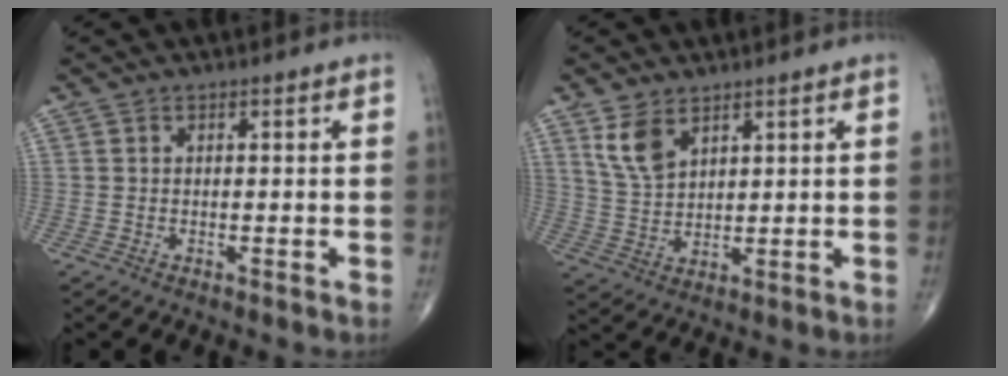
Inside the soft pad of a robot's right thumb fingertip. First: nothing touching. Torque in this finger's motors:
{"motor_torque": [-0.74, 0.90, 0.07, -0.05, 0.07]}